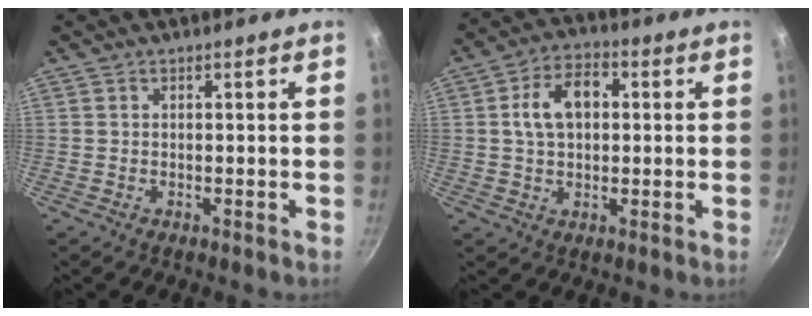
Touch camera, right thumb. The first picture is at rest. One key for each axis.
{"total": 9.4, "fx": 1.3, "fy": 6.3, "fz": 6.9, "tx": -0.097, "ty": 0.019, "tz": 0.014}